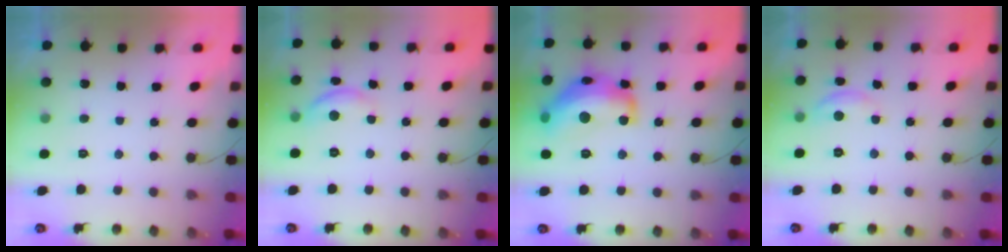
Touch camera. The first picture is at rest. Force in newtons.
{"total": 8.5, "press": 8.4, "slide": 0.6}
{"total": 20.3, "press": 20.3, "slide": 1.1}
{"total": 5.0, "press": 4.9, "slide": 0.2}